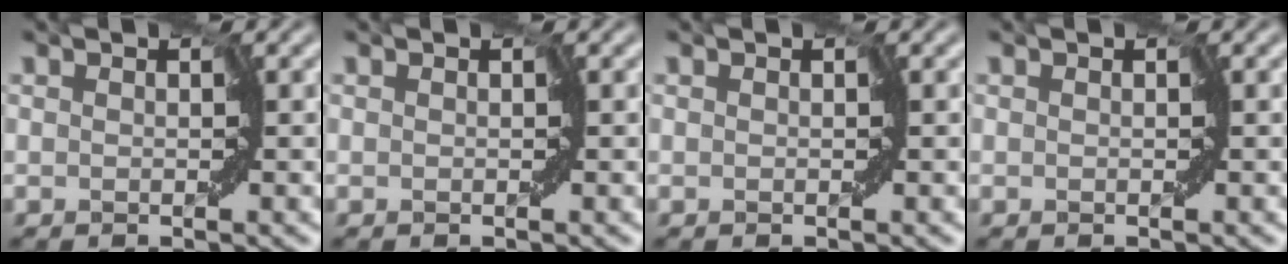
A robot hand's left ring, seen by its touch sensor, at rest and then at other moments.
{"total": 0.0}
{"total": 0.0}
{"total": 0.0}